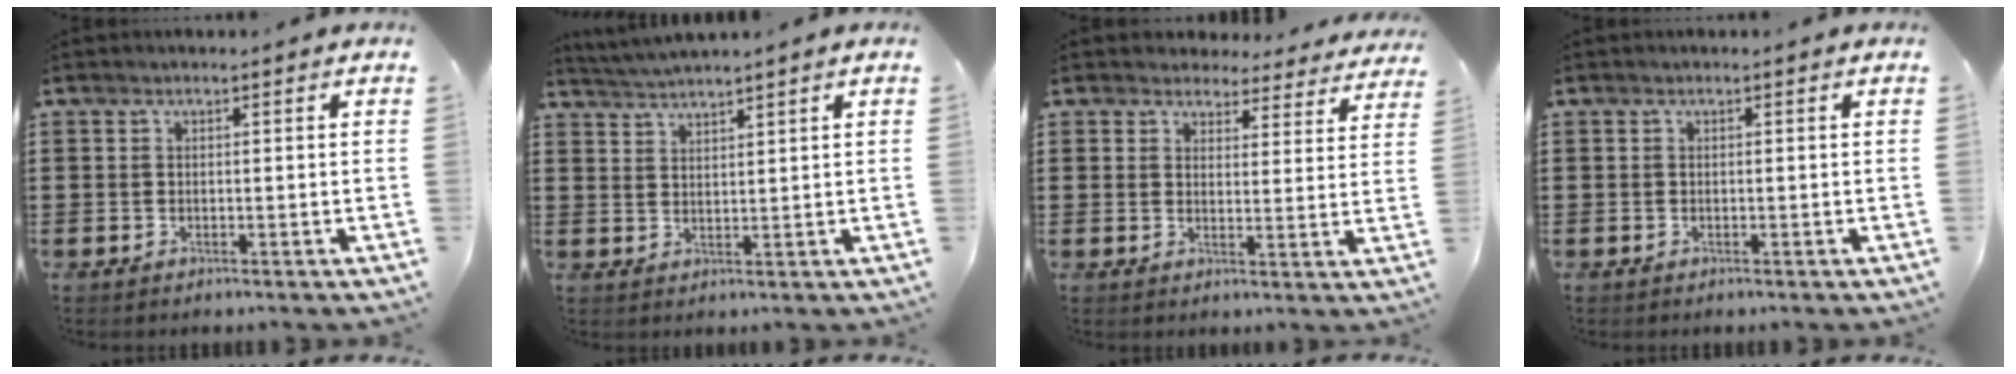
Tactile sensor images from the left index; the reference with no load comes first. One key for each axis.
{"total": 2.4, "fx": 2.3, "fy": -0.6, "fz": 0.1, "tx": -0.009, "ty": -0.004, "tz": 0.043}
{"total": 3.8, "fx": 3.7, "fy": 1.0, "fz": 0.3, "tx": -0.016, "ty": -0.017, "tz": 0.064}
{"total": 0.0}